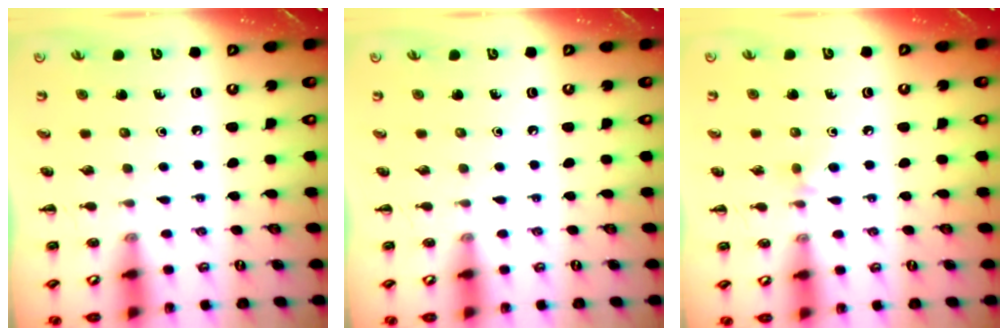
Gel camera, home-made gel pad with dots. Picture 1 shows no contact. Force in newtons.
{"total": 0.0}
{"total": 4.6, "press": 4.3, "slide": 1.6}